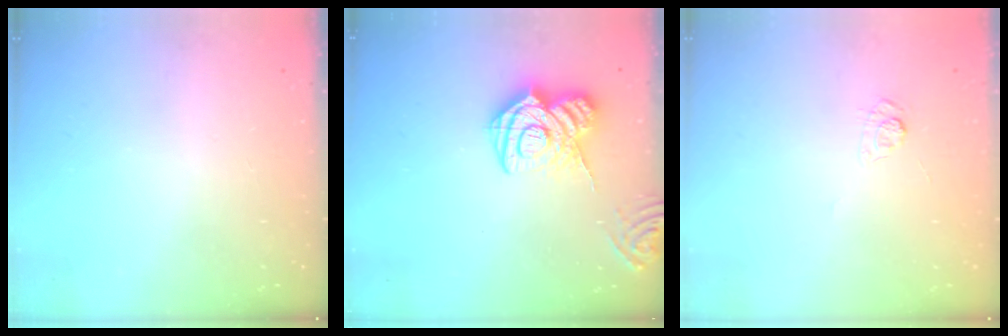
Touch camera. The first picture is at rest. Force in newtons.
{"total": 16.0, "press": 15.9, "slide": 1.7}
{"total": 4.0, "press": 3.7, "slide": 1.5}